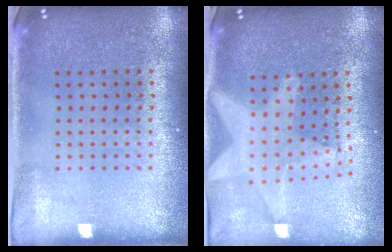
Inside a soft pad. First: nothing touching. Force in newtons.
{"total": 2.1, "press": 1.7, "slide": 1.2}